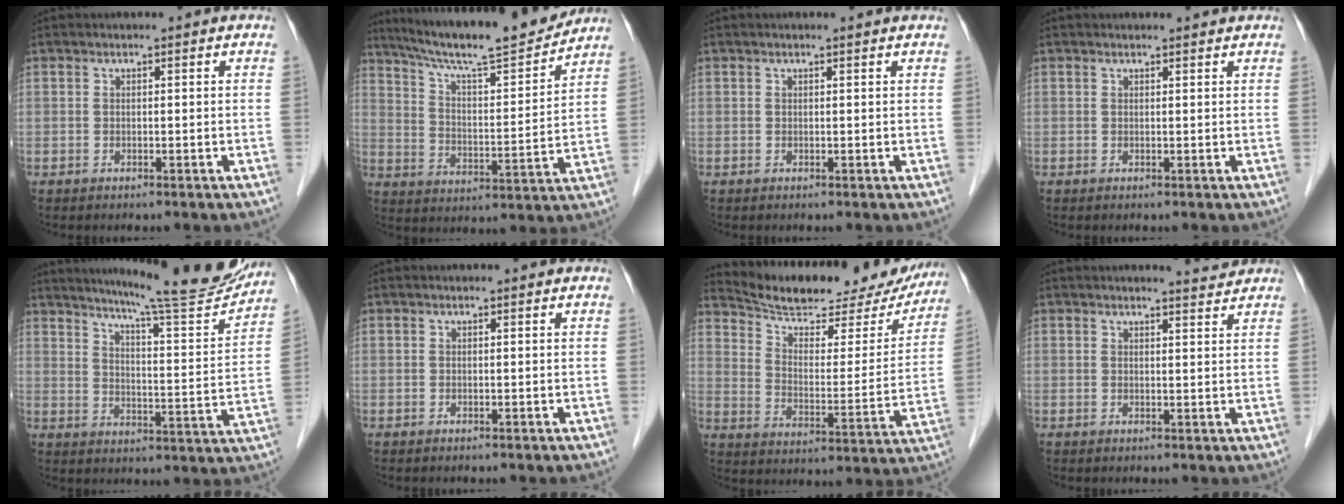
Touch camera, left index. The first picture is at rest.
{"total": 17.4, "force": [15.7, 0.5, 7.3], "torque": [-0.127, -0.003, 0.247]}
{"total": 1.4, "force": [1.3, -0.1, 0.4], "torque": [-0.016, 0.005, 0.015]}
{"total": 2.1, "force": [2.0, 0.3, 0.2], "torque": [-0.012, 0.008, 0.024]}
{"total": 18.5, "force": [17.0, 0.1, 7.4], "torque": [-0.111, -0.054, 0.222]}
{"total": 0.0}
{"total": 23.4, "force": [21.1, 5.8, 8.3], "torque": [-0.120, -0.018, 0.284]}
{"total": 2.3, "force": [2.3, -0.2, -0.1], "torque": [-0.006, -0.010, 0.030]}